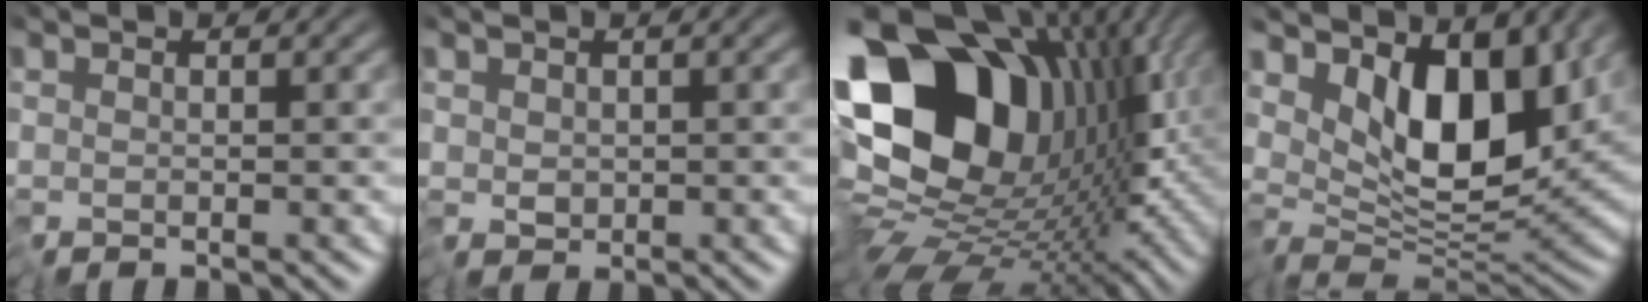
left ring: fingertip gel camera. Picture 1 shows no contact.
{"total": 1.1, "force": [0.1, 0.9, 0.7], "torque": [-0.018, -0.001, 0.003]}
{"total": 18.2, "force": [3.6, 13.2, 12.0], "torque": [-0.229, -0.006, 0.085]}
{"total": 7.9, "force": [3.5, 3.6, 6.0], "torque": [-0.097, -0.017, 0.057]}